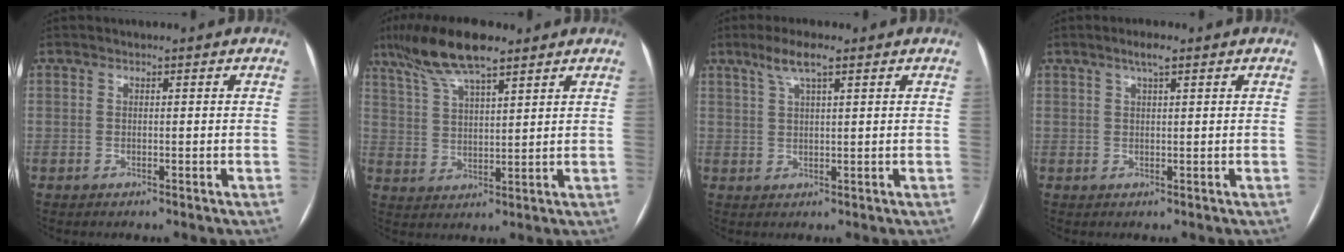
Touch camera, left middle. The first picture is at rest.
{"total": 10.8, "force": [7.9, 2.0, 7.1], "torque": [-0.143, 0.018, 0.146]}
{"total": 3.8, "force": [2.4, 0.4, 2.9], "torque": [-0.060, 0.010, 0.047]}
{"total": 2.4, "force": [1.5, 0.3, 1.9], "torque": [-0.038, 0.007, 0.026]}